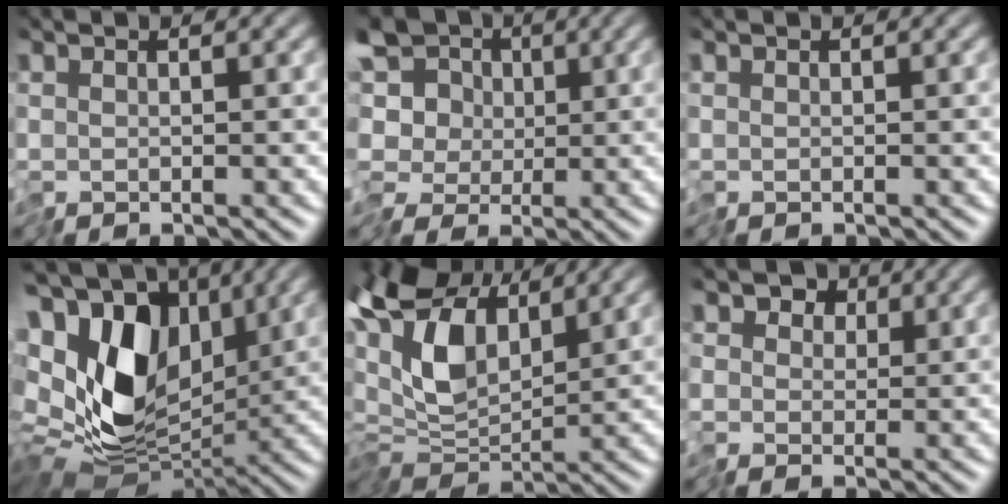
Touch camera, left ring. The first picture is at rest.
{"total": 8.4, "force": [-2.0, 6.9, 4.4], "torque": [-0.068, 0.015, -0.060]}
{"total": 0.0}
{"total": 15.3, "force": [2.3, 10.8, 10.6], "torque": [-0.194, 0.009, 0.055]}
{"total": 10.7, "force": [3.7, 5.7, 8.3], "torque": [-0.185, 0.021, 0.054]}
{"total": 3.2, "force": [0.5, 2.8, 1.4], "torque": [-0.021, 0.010, -0.006]}